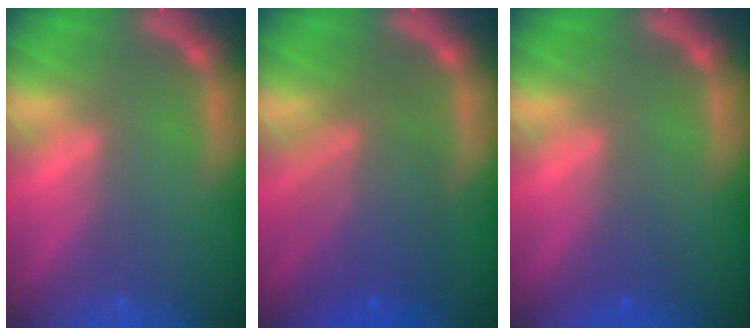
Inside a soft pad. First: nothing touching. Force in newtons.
{"total": 7.1}
{"total": 1.5}